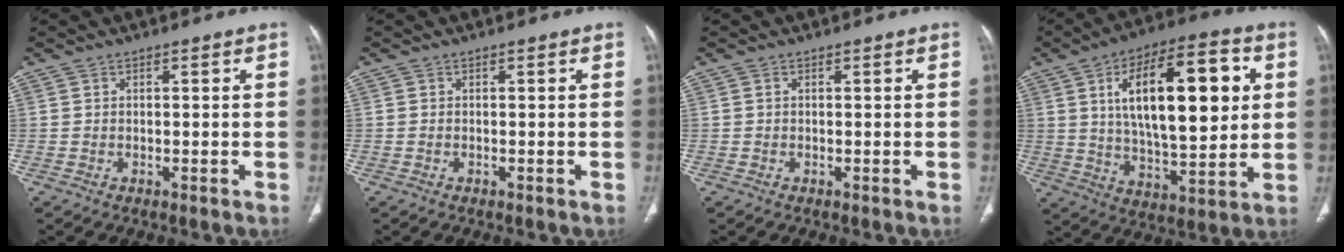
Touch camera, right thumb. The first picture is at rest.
{"total": 0.0}
{"total": 0.0}
{"total": 23.0, "force": [5.4, 9.7, 20.2], "torque": [-0.296, -0.006, 0.085]}